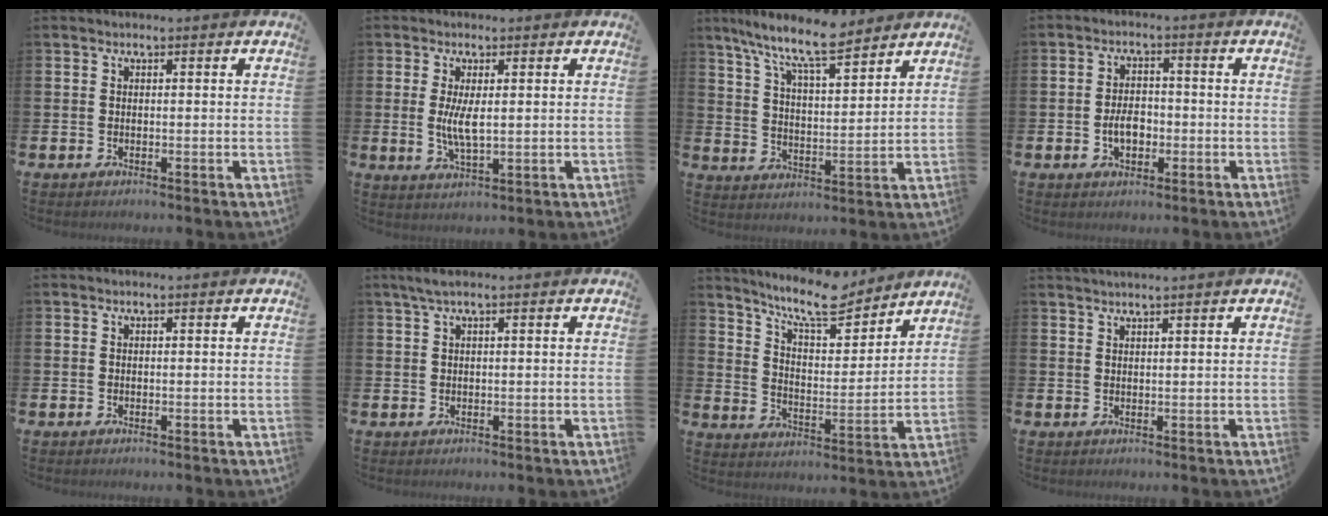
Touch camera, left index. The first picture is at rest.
{"total": 4.4, "force": [0.6, 1.5, 4.1], "torque": [-0.073, 0.001, 0.009]}
{"total": 9.5, "force": [8.4, 1.2, 4.2], "torque": [-0.101, -0.044, 0.146]}
{"total": 3.7, "force": [-1.1, 2.4, 2.6], "torque": [-0.026, -0.004, -0.027]}
{"total": 0.0}
{"total": 1.8, "force": [1.0, 0.1, 1.5], "torque": [-0.030, 0.003, 0.017]}
{"total": 9.7, "force": [8.9, 1.9, 3.4], "torque": [-0.074, -0.058, 0.155]}
{"total": 1.3, "force": [1.3, -0.3, 0.2], "torque": [-0.003, -0.002, 0.024]}